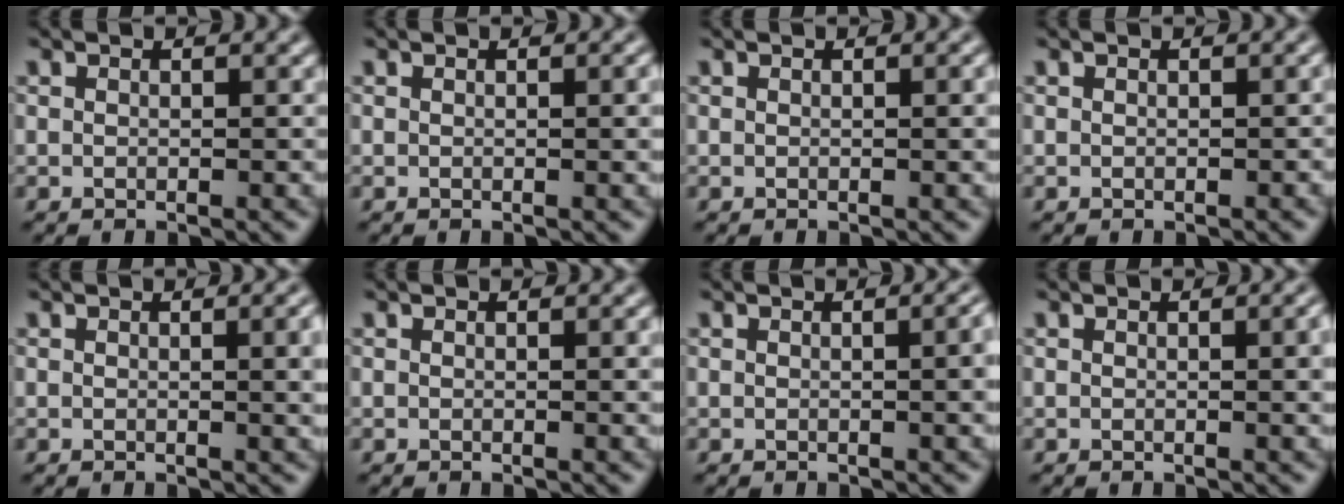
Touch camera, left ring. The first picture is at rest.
{"total": 1.3, "force": [0.1, 0.3, 1.2], "torque": [-0.014, 0.002, 0.001]}
{"total": 1.0, "force": [0.1, 0.2, 1.0], "torque": [-0.011, 0.001, 0.000]}
{"total": 0.0}
{"total": 3.3, "force": [0.4, 1.1, 3.0], "torque": [-0.029, 0.006, 0.002]}
{"total": 0.9, "force": [0.1, 0.2, 0.9], "torque": [-0.010, 0.001, 0.001]}
{"total": 3.1, "force": [0.1, 1.2, 2.9], "torque": [-0.022, 0.007, 0.001]}
{"total": 2.1, "force": [0.2, 0.6, 2.0], "torque": [-0.020, 0.002, 0.000]}